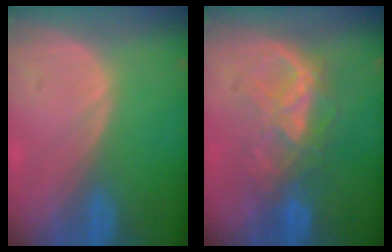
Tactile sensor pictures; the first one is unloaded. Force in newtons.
{"total": 6.3, "press": 6.3, "slide": 0.7}